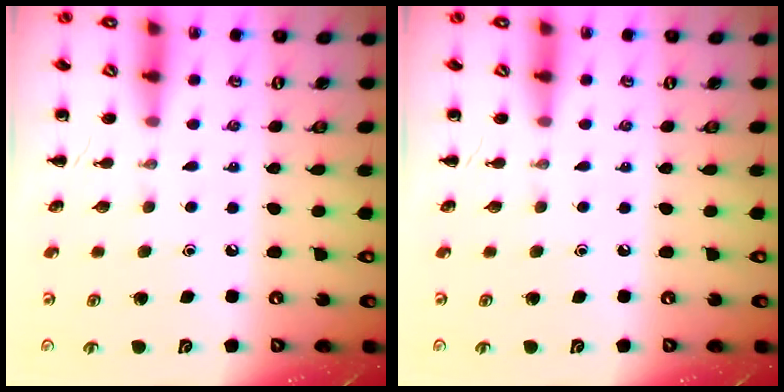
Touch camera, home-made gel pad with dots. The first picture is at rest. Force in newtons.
{"total": 0.0}